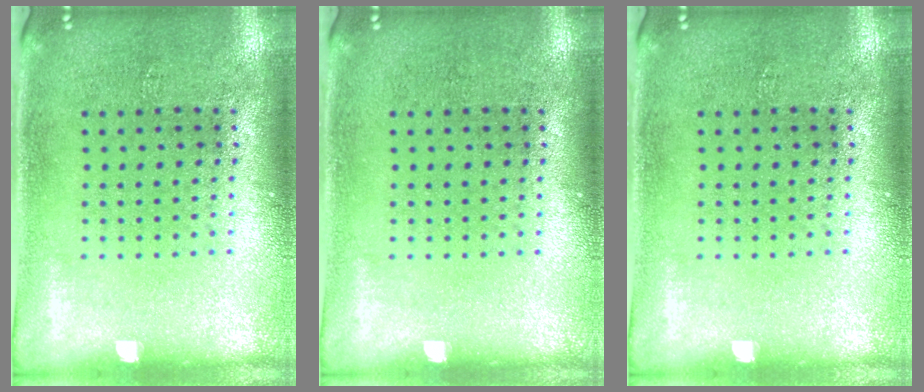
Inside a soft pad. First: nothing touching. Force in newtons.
{"total": 0.0}
{"total": 0.0}